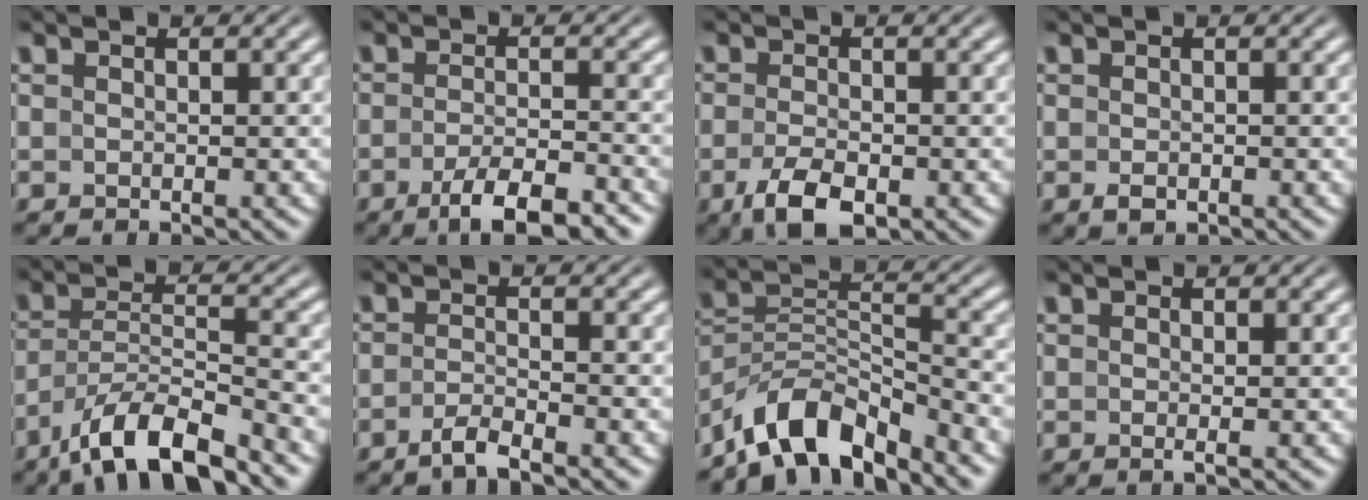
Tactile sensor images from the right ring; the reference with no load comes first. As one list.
[{"total": 5.3, "force": [-3.9, 0.9, 3.5], "torque": [-0.053, -0.010, -0.058]}, {"total": 4.3, "force": [-2.7, 1.7, 2.9], "torque": [-0.054, -0.017, -0.036]}, {"total": 1.0, "force": [-0.8, 0.3, 0.6], "torque": [-0.010, -0.010, -0.004]}, {"total": 6.7, "force": [-4.5, 2.5, 4.2], "torque": [-0.075, -0.022, -0.064]}, {"total": 2.4, "force": [-2.1, -0.3, 1.1], "torque": [-0.018, -0.002, -0.037]}, {"total": 8.0, "force": [-5.4, 4.1, 4.2], "torque": [-0.085, -0.030, -0.077]}, {"total": 0.5, "force": [0.0, -0.3, 0.5], "torque": [-0.009, -0.002, 0.000]}]